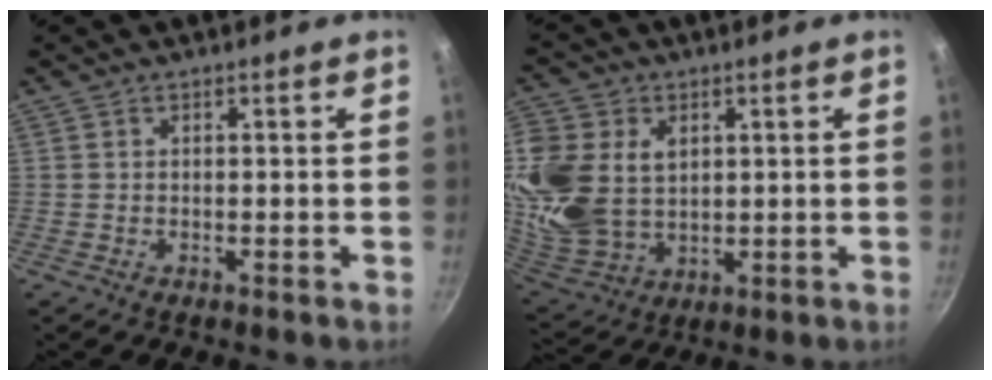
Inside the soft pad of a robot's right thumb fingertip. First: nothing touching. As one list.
[{"total": 19.5, "force": [3.8, 14.4, 12.6], "torque": [-0.281, -0.016, 0.084]}]